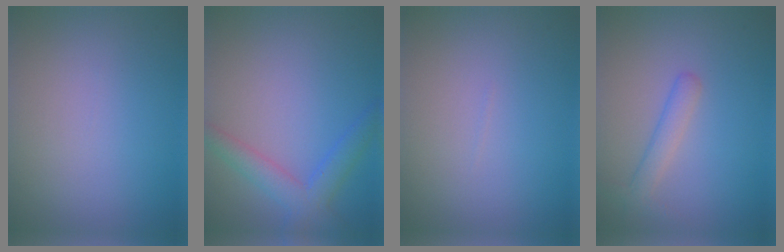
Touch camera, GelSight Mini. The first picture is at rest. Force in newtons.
{"total": 3.6, "press": 3.6, "slide": 0.2}
{"total": 0.0}
{"total": 2.0, "press": 2.0, "slide": 0.1}